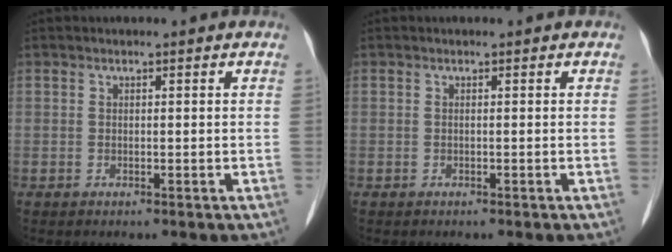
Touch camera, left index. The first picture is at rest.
{"total": 0.0}